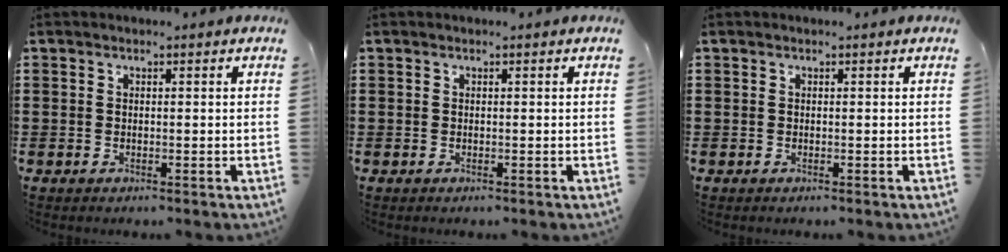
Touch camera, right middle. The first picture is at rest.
{"total": 0.0}
{"total": 0.0}